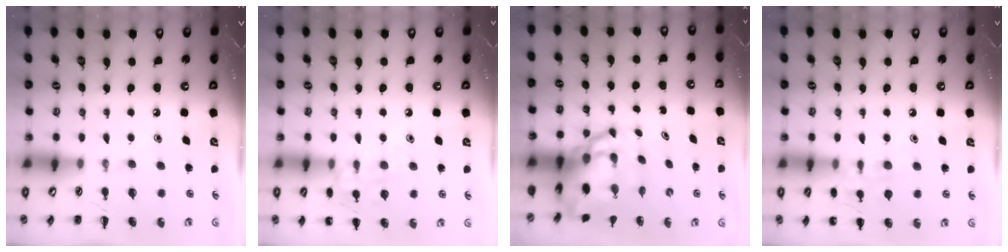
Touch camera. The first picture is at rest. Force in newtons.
{"total": 10.3, "press": 10.2, "slide": 1.4}
{"total": 8.7, "press": 8.4, "slide": 2.2}
{"total": 8.4, "press": 8.3, "slide": 1.6}